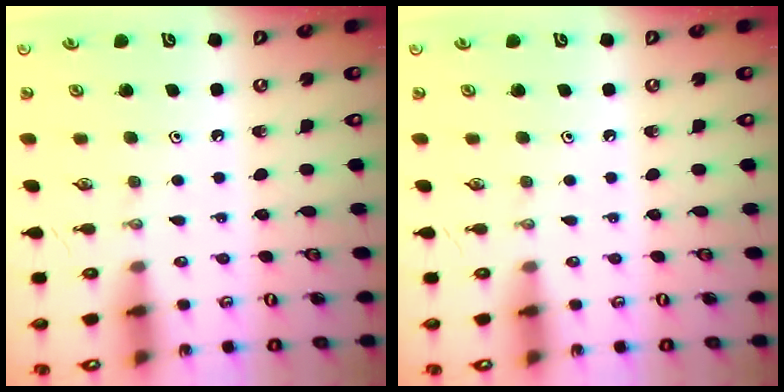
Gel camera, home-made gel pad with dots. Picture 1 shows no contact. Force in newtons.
{"total": 0.0}